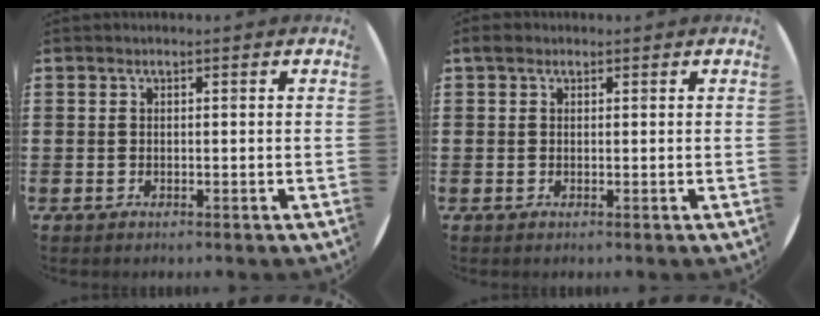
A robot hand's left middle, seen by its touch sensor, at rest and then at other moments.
{"total": 0.9, "force": [0.6, 0.6, 0.3], "torque": [0.000, 0.004, 0.008]}